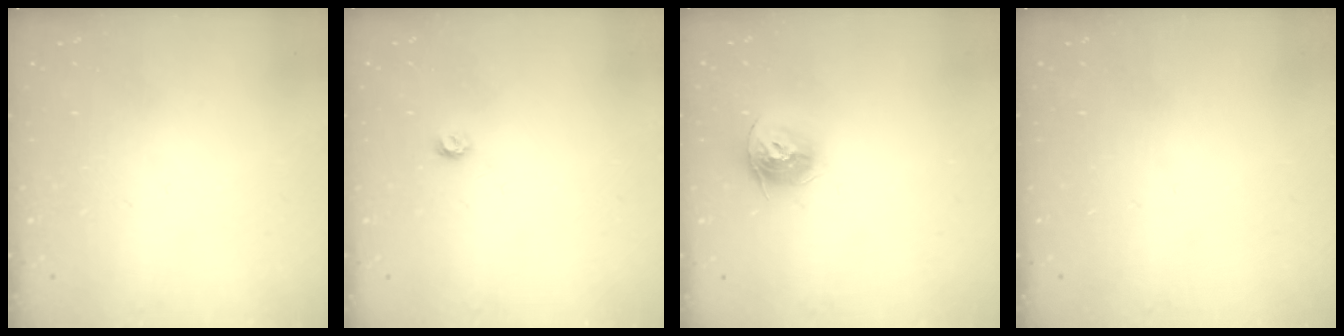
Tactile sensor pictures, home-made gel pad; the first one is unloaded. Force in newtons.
{"total": 3.5, "press": 3.5, "slide": 0.3}
{"total": 10.6, "press": 10.6, "slide": 1.0}
{"total": 0.0}